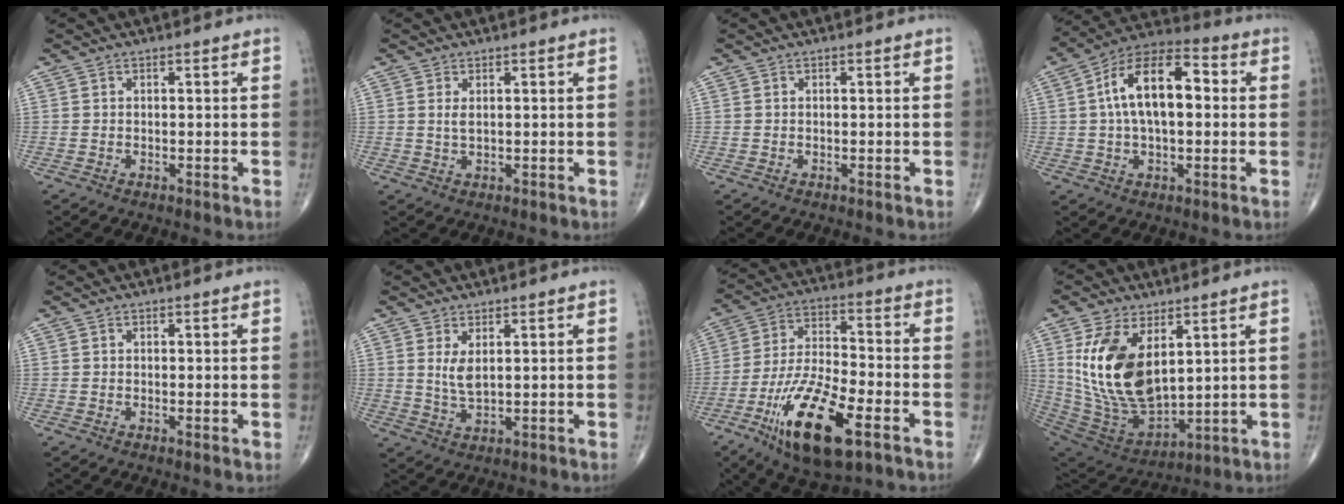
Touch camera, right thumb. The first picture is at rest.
{"total": 2.4, "force": [0.9, 0.7, 2.1], "torque": [-0.044, -0.009, 0.025]}
{"total": 0.0}
{"total": 15.7, "force": [2.0, 8.1, 13.3], "torque": [-0.224, 0.032, 0.026]}
{"total": 0.5, "force": [0.0, 0.1, 0.5], "torque": [-0.012, -0.003, -0.002]}
{"total": 3.8, "force": [1.3, 1.4, 3.3], "torque": [-0.064, -0.015, 0.035]}
{"total": 19.2, "force": [-9.0, 6.9, 15.6], "torque": [-0.290, 0.031, -0.153]}
{"total": 18.7, "force": [5.4, 10.1, 14.8], "torque": [-0.275, -0.028, 0.126]}